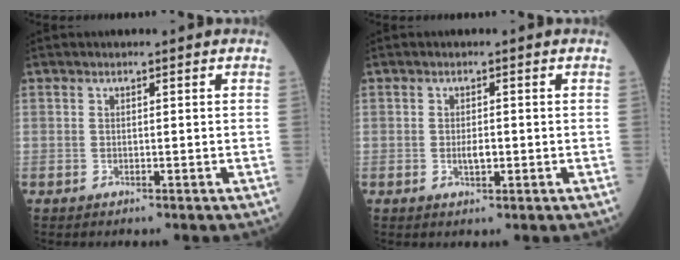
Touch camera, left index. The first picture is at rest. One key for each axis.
{"total": 2.0, "fx": -0.4, "fy": 0.8, "fz": 1.8, "tx": -0.035, "ty": 0.001, "tz": -0.005}